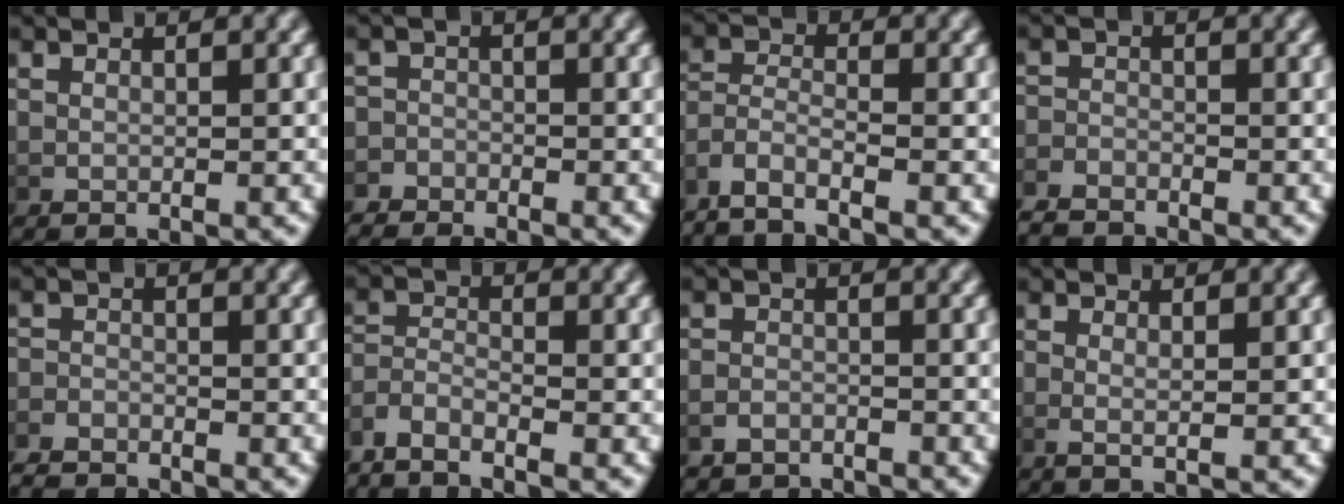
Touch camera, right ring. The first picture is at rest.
{"total": 2.8, "force": [-2.6, 1.1, -0.3], "torque": [0.009, -0.014, -0.045]}
{"total": 5.0, "force": [-2.8, 3.2, 2.6], "torque": [-0.084, -0.025, -0.042]}
{"total": 2.6, "force": [-2.5, 0.6, 0.2], "torque": [-0.007, -0.013, -0.044]}
{"total": 3.0, "force": [-2.9, 0.7, 0.3], "torque": [-0.005, -0.015, -0.049]}
{"total": 3.5, "force": [-2.0, 2.2, 1.7], "torque": [-0.056, -0.015, -0.035]}
{"total": 3.3, "force": [-3.2, 0.8, -0.1], "torque": [0.004, -0.011, -0.053]}
{"total": 1.3, "force": [0.1, 0.0, 1.2], "torque": [-0.032, -0.015, 0.009]}